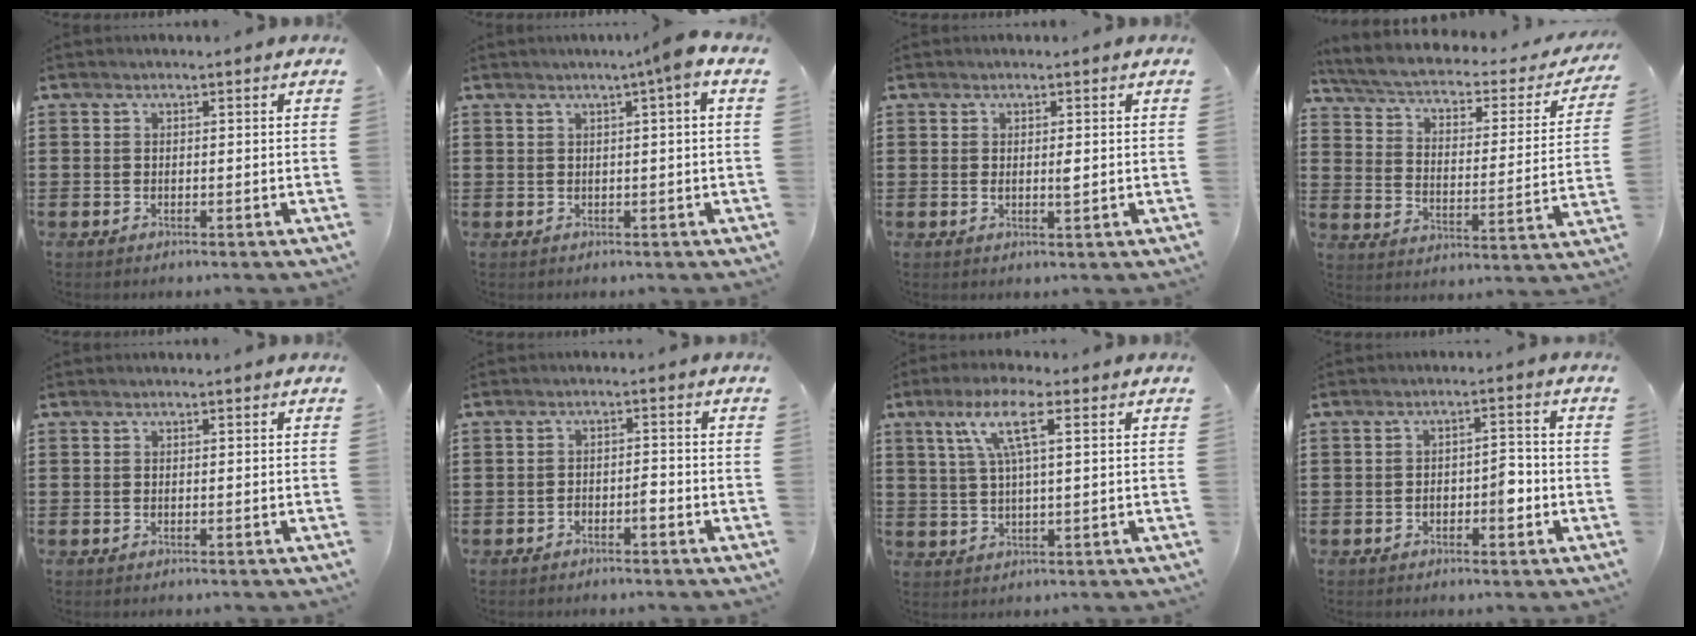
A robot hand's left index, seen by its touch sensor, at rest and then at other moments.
{"total": 2.7, "force": [0.6, -0.4, 2.6], "torque": [-0.047, -0.003, 0.009]}
{"total": 1.5, "force": [0.2, 0.3, 1.4], "torque": [-0.028, 0.000, 0.002]}
{"total": 3.0, "force": [2.0, 0.8, 2.0], "torque": [-0.052, -0.026, 0.025]}
{"total": 0.0}
{"total": 1.9, "force": [-1.4, 0.5, 1.1], "torque": [-0.027, 0.001, -0.028]}
{"total": 7.5, "force": [3.0, 1.6, 6.7], "torque": [-0.137, 0.007, 0.050]}
{"total": 3.7, "force": [-1.1, 1.6, 3.1], "torque": [-0.049, 0.004, -0.024]}